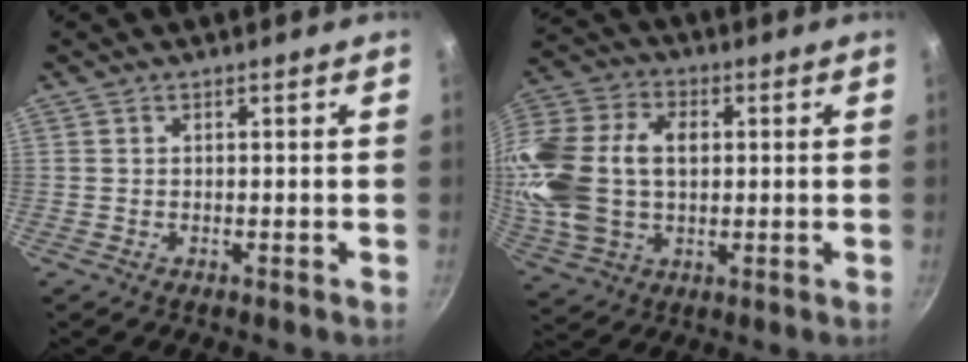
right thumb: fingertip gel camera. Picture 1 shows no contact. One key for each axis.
{"total": 20.1, "fx": 1.6, "fy": 13.8, "fz": 14.5, "tx": -0.289, "ty": 0.025, "tz": 0.028}